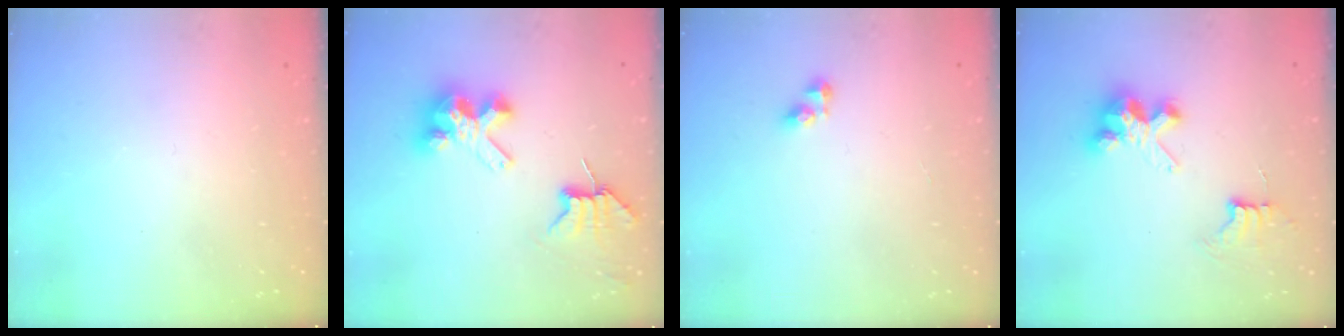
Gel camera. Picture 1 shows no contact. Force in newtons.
{"total": 8.0, "press": 8.0, "slide": 0.6}
{"total": 3.0, "press": 3.0, "slide": 0.3}
{"total": 8.9, "press": 8.9, "slide": 0.7}